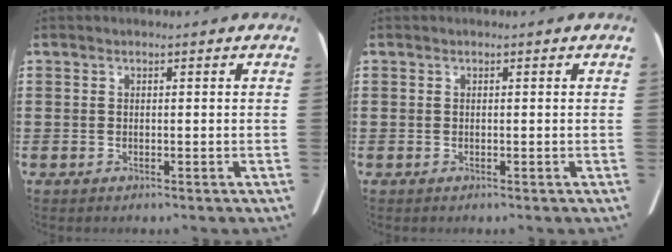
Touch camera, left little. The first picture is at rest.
{"total": 0.0}